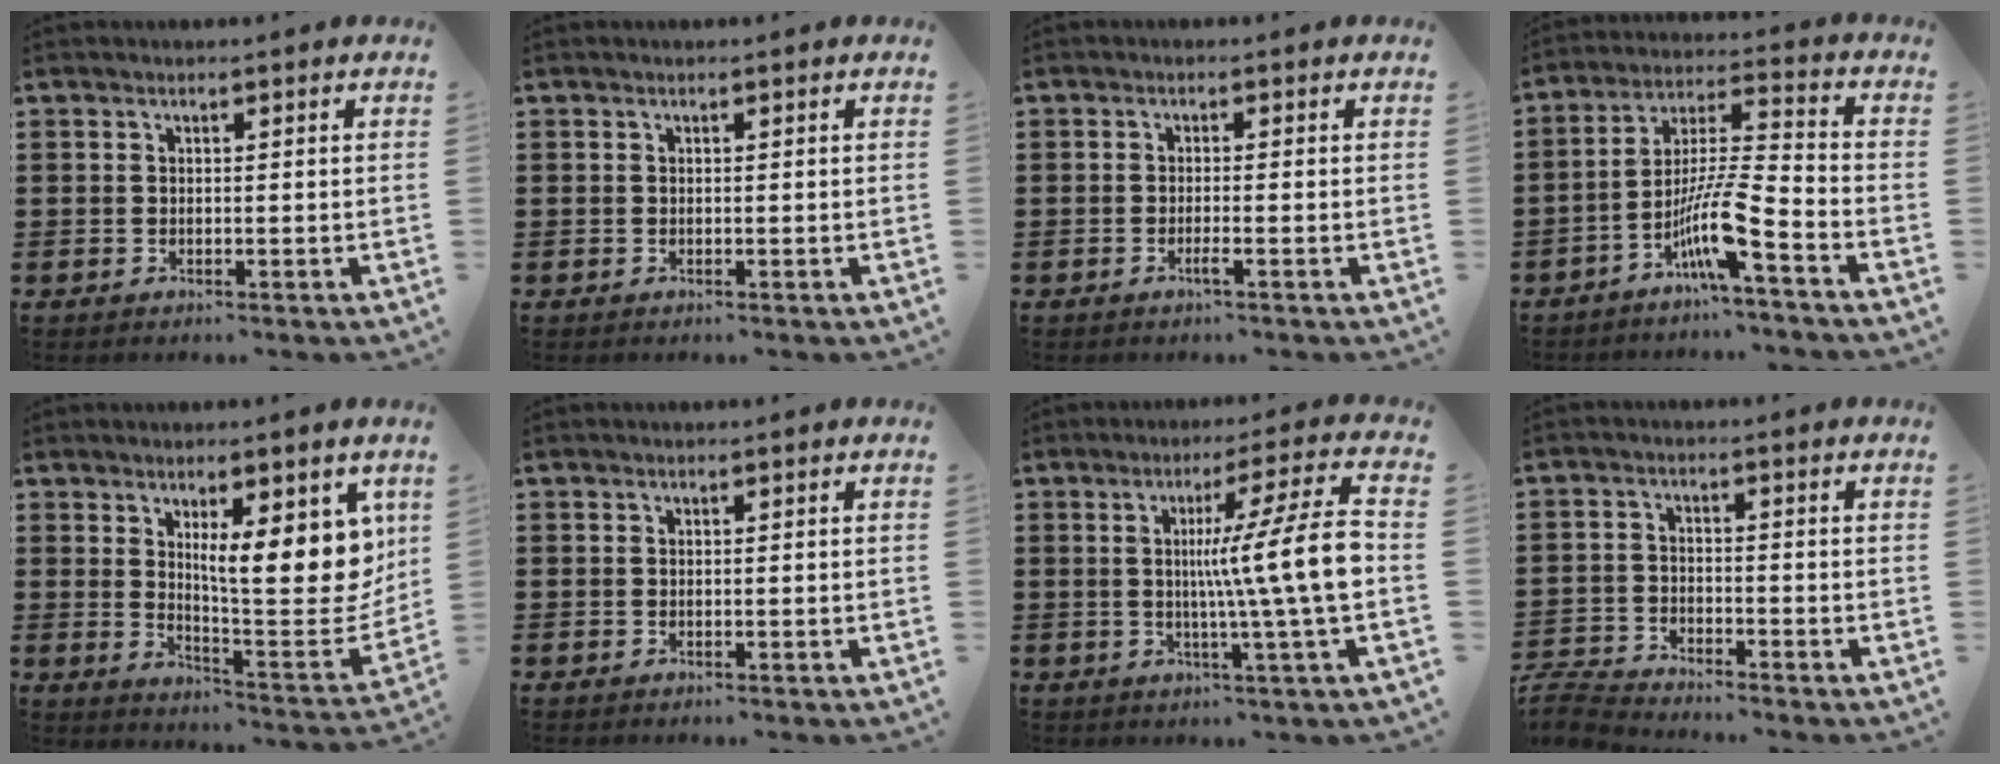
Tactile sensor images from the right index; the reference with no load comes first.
{"total": 0.0}
{"total": 1.8, "force": [-1.0, -0.1, 1.5], "torque": [-0.032, -0.008, -0.021]}
{"total": 10.1, "force": [-5.8, 0.7, 8.2], "torque": [-0.168, -0.009, -0.114]}
{"total": 11.7, "force": [4.4, 3.9, 10.2], "torque": [-0.140, -0.030, 0.072]}
{"total": 0.0}
{"total": 12.7, "force": [-0.1, 0.0, 12.7], "torque": [-0.201, -0.013, -0.013]}
{"total": 4.0, "force": [-4.0, 0.4, 0.3], "torque": [-0.024, -0.004, -0.087]}